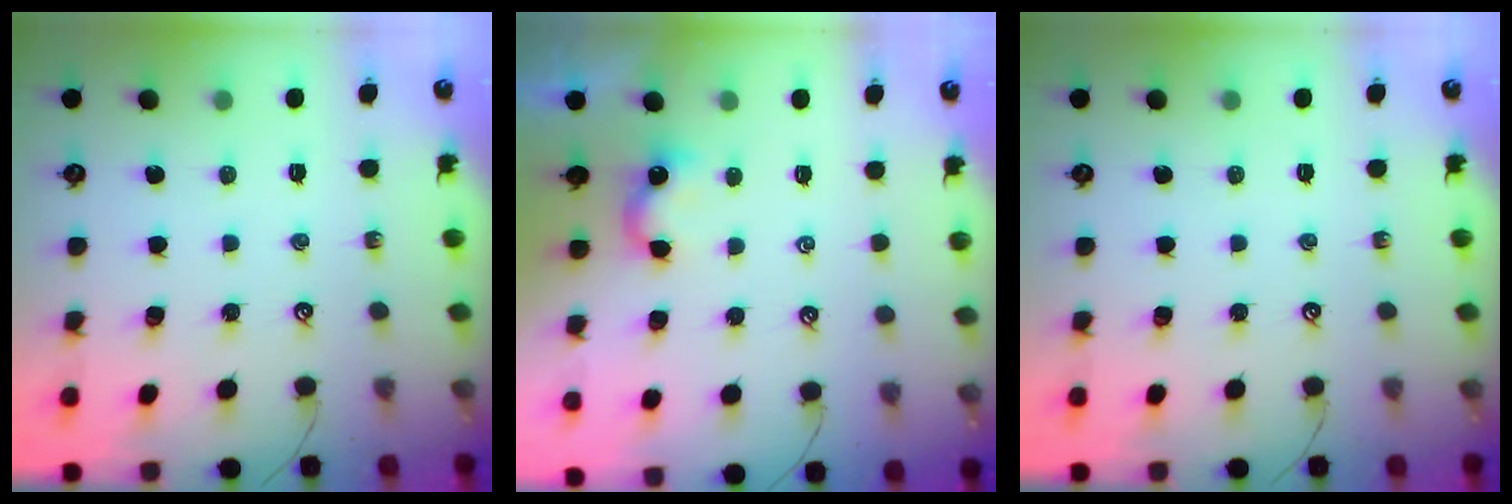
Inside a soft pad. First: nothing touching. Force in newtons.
{"total": 1.8, "press": 1.8, "slide": 0.4}
{"total": 0.0}